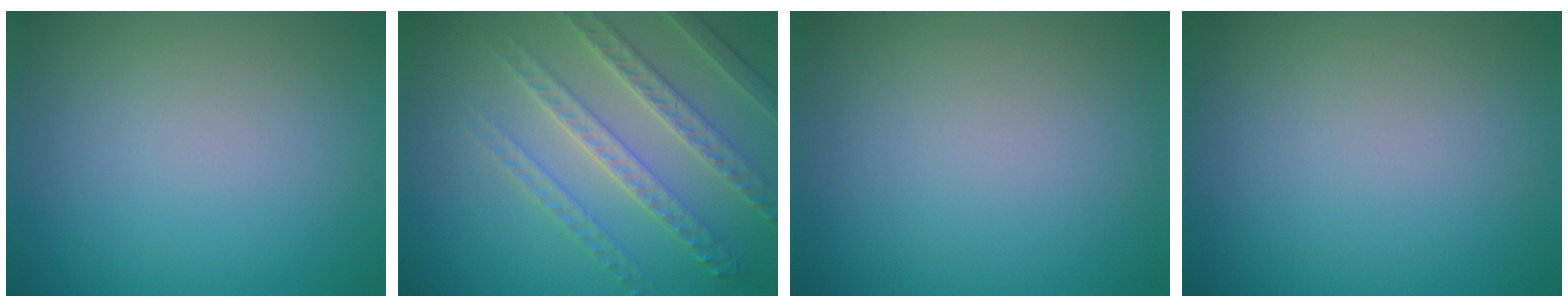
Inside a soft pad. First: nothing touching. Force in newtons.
{"total": 4.1, "press": 4.1, "slide": 0.2}
{"total": 0.0}
{"total": 0.0}